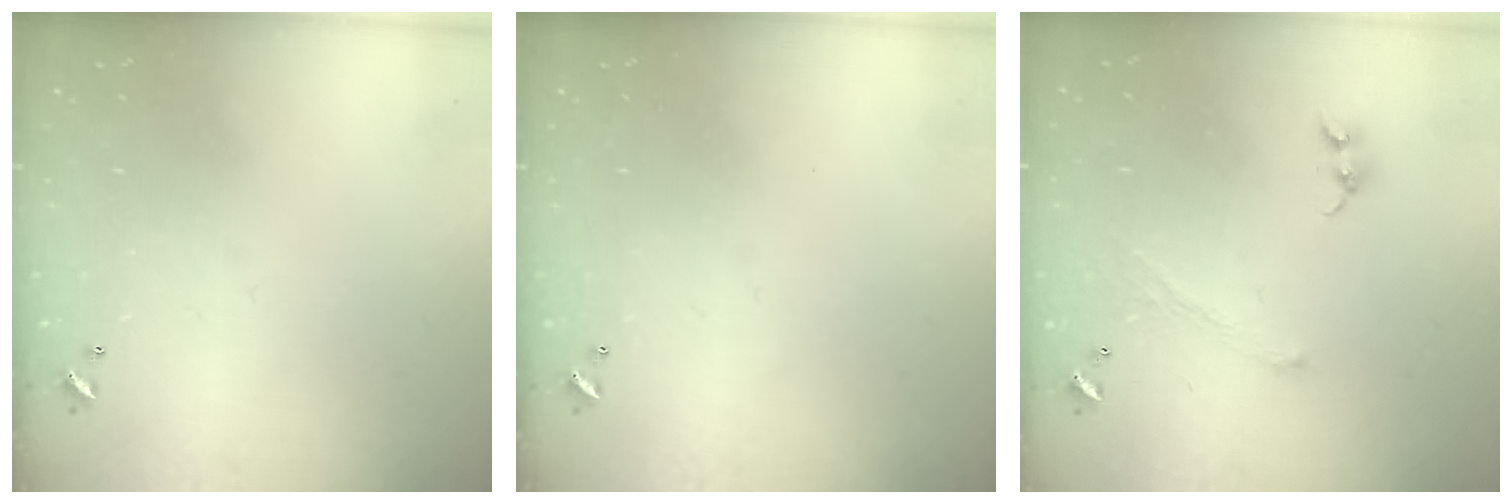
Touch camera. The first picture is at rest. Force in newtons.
{"total": 0.0}
{"total": 1.3, "press": 1.2, "slide": 0.5}